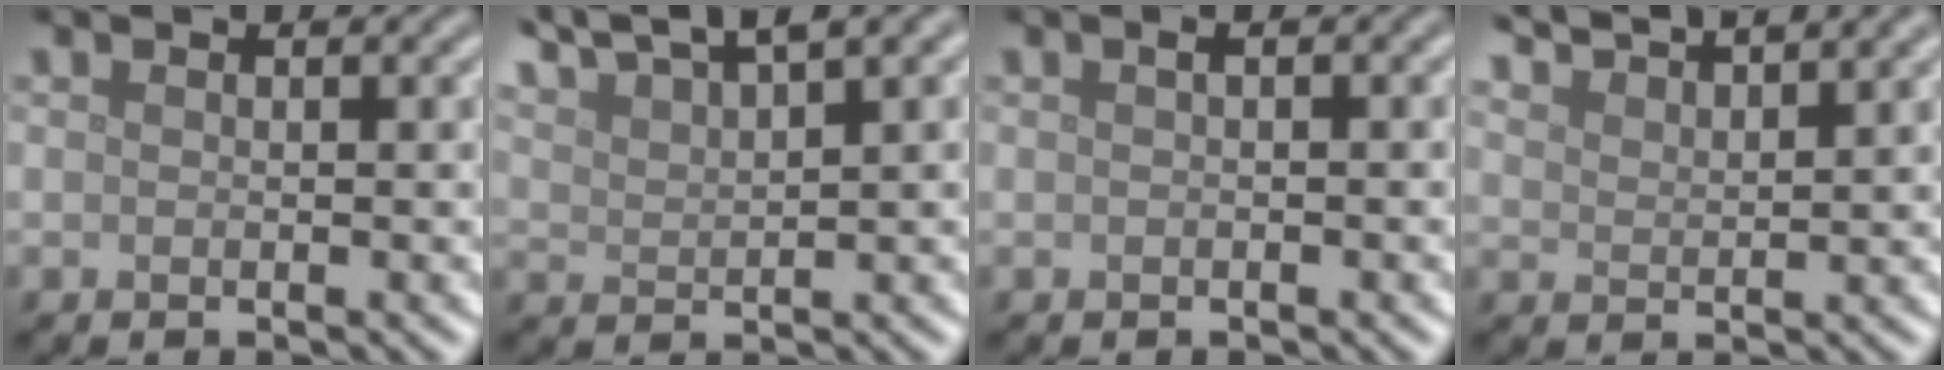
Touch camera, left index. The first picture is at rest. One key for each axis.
{"total": 7.2, "fx": 6.0, "fy": 1.3, "fz": 3.8, "tx": -0.066, "ty": 0.021, "tz": 0.100}
{"total": 1.0, "fx": 0.2, "fy": 0.2, "fz": 1.0, "tx": -0.017, "ty": 0.006, "tz": 0.003}
{"total": 4.7, "fx": 4.4, "fy": 0.6, "fz": 1.6, "tx": -0.021, "ty": 0.014, "tz": 0.063}